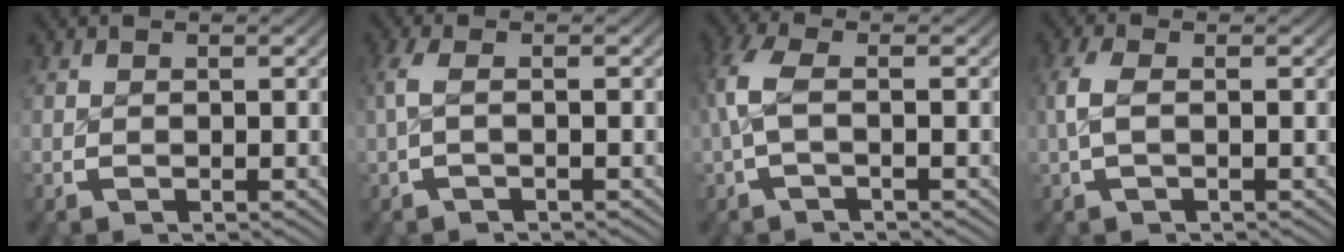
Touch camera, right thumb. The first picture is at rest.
{"total": 1.9, "force": [-0.1, 0.5, 1.9], "torque": [-0.049, 0.004, 0.000]}
{"total": 3.6, "force": [0.0, 1.7, 3.2], "torque": [-0.092, -0.004, 0.005]}
{"total": 2.6, "force": [0.2, 1.2, 2.3], "torque": [-0.065, -0.001, 0.006]}